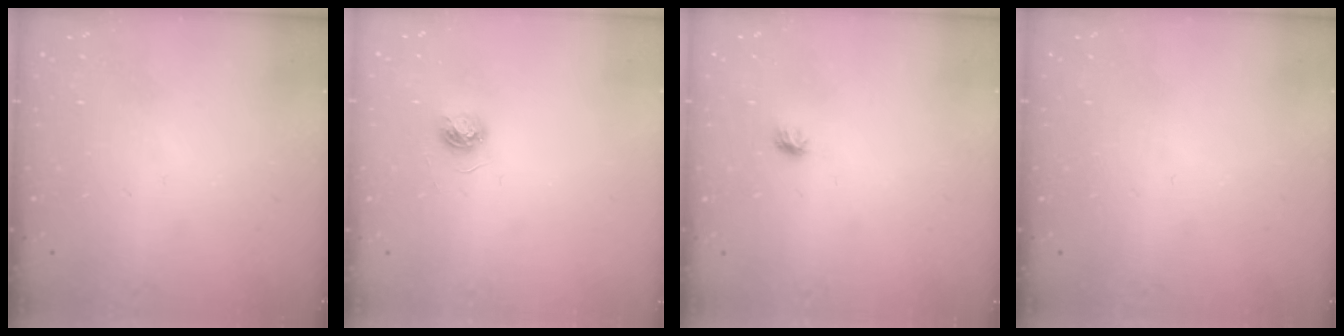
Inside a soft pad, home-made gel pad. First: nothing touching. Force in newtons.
{"total": 4.6, "press": 4.6, "slide": 0.5}
{"total": 4.2, "press": 4.1, "slide": 1.0}
{"total": 0.0}